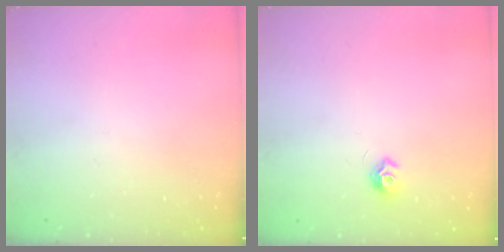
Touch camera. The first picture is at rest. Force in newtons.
{"total": 7.2, "press": 7.2, "slide": 0.4}